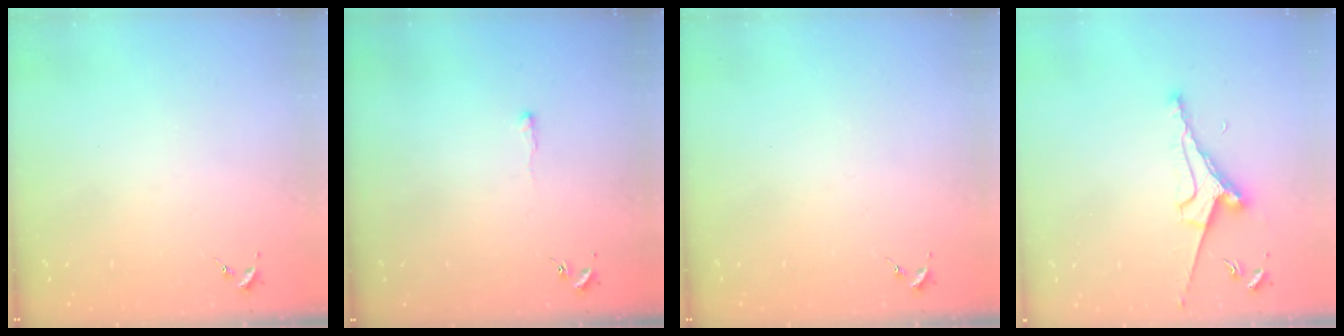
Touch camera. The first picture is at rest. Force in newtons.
{"total": 2.1, "press": 2.1, "slide": 0.4}
{"total": 0.0}
{"total": 8.4, "press": 8.3, "slide": 1.1}